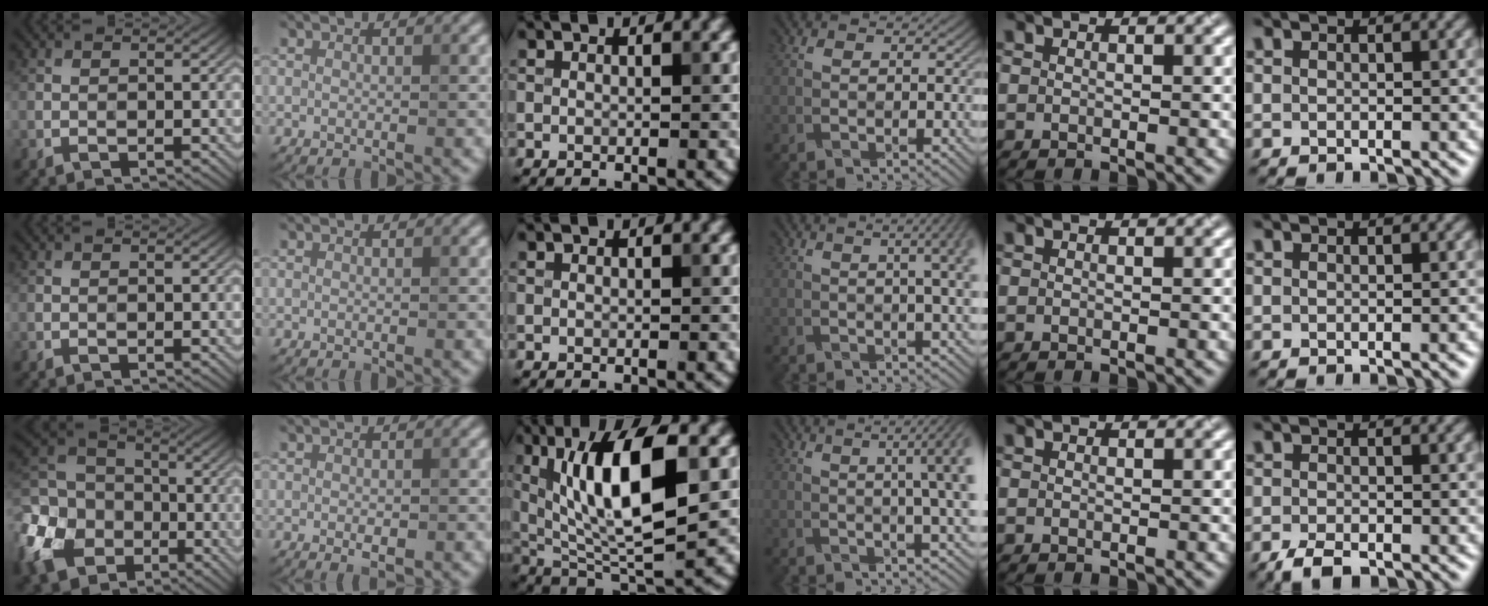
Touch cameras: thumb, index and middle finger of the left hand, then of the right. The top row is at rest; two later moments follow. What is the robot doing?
{"motion": "wrap", "object": "arm wrap"}